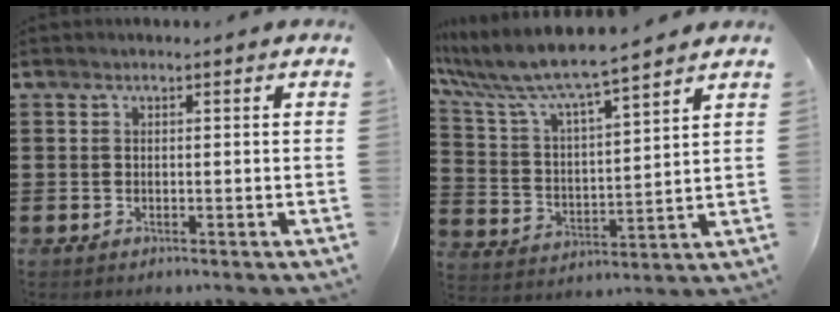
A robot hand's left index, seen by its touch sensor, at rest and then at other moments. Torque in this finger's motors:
{"motor_torque": [1.33, -0.81, 0.92, 0.21]}